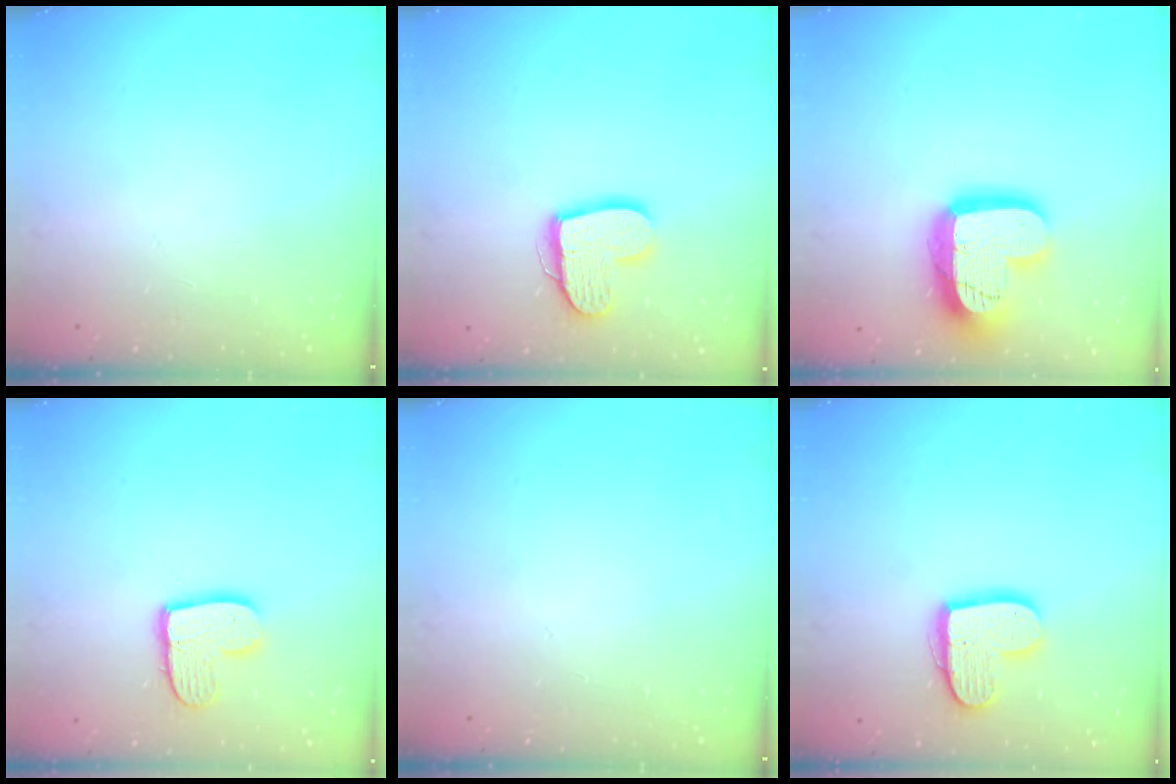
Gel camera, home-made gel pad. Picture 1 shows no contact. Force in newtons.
{"total": 14.0, "press": 13.9, "slide": 1.2}
{"total": 18.9, "press": 18.8, "slide": 1.5}
{"total": 10.6, "press": 10.6, "slide": 0.8}
{"total": 0.0}
{"total": 14.5, "press": 14.5, "slide": 1.0}